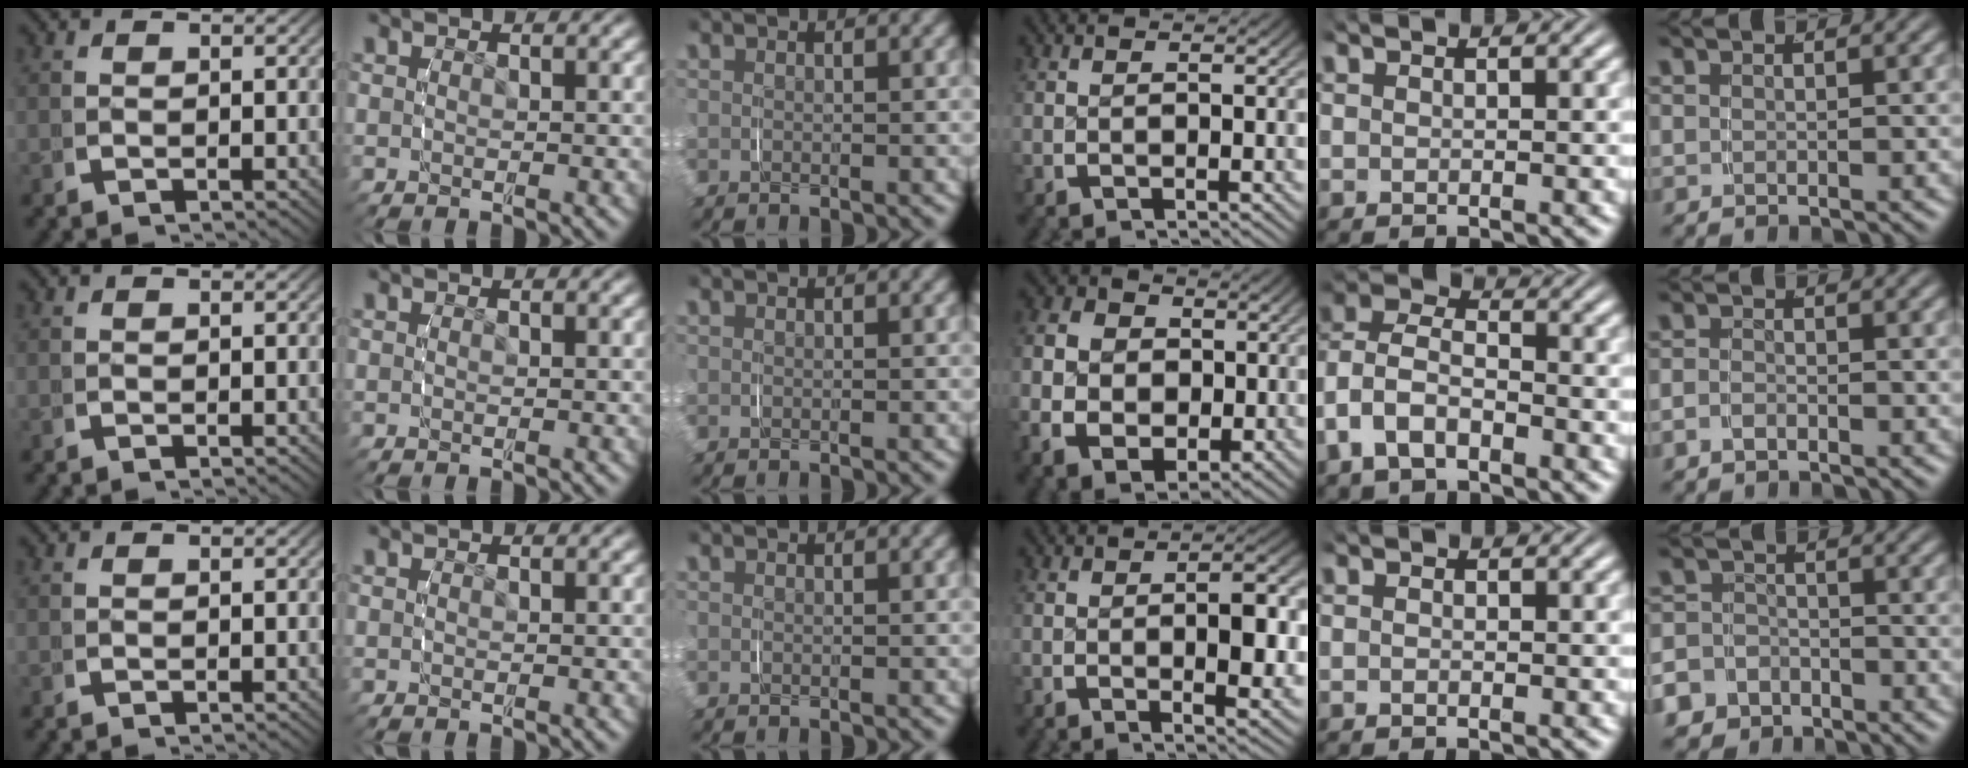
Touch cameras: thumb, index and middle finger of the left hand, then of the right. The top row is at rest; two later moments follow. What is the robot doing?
{"motion": "grasp_and_lifting", "object": "scarf"}